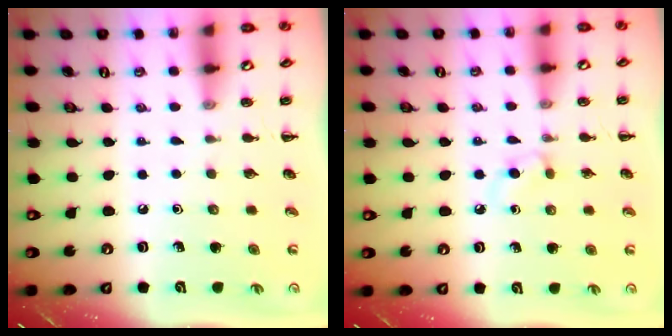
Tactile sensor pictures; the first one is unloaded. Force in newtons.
{"total": 2.4, "press": 2.1, "slide": 1.1}